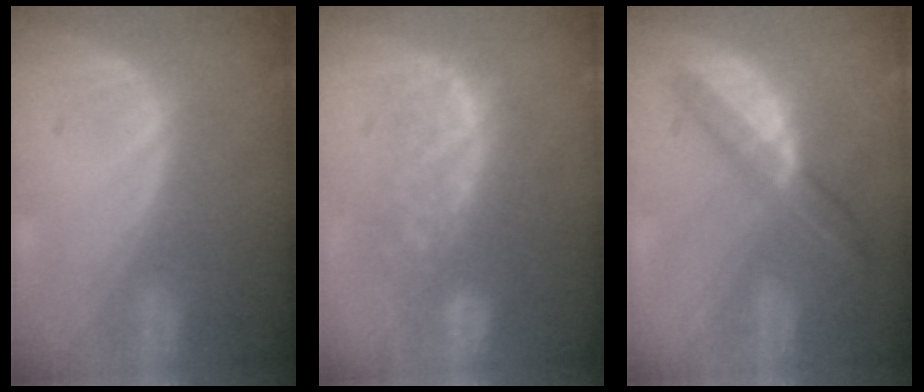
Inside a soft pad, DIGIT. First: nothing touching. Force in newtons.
{"total": 9.5, "press": 8.5, "slide": 4.2}
{"total": 6.4, "press": 5.6, "slide": 3.2}